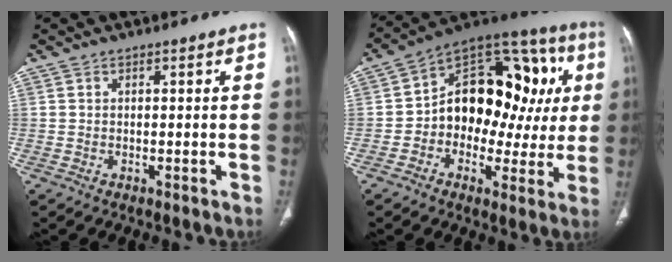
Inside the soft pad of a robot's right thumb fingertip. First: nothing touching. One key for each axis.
{"total": 22.0, "fx": 1.7, "fy": 14.4, "fz": 16.5, "tx": -0.176, "ty": 0.049, "tz": 0.019}